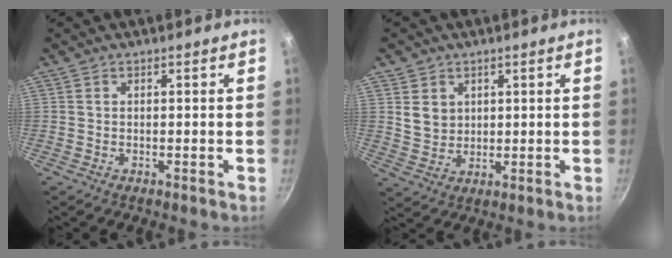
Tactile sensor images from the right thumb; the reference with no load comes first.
{"total": 5.0, "force": [1.6, 4.3, 2.0], "torque": [-0.017, -0.006, 0.037]}